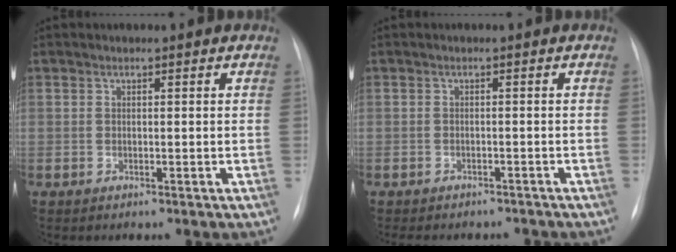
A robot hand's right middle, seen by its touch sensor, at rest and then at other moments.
{"total": 8.7, "force": [-7.6, 3.3, 2.7], "torque": [-0.039, 0.005, -0.088]}